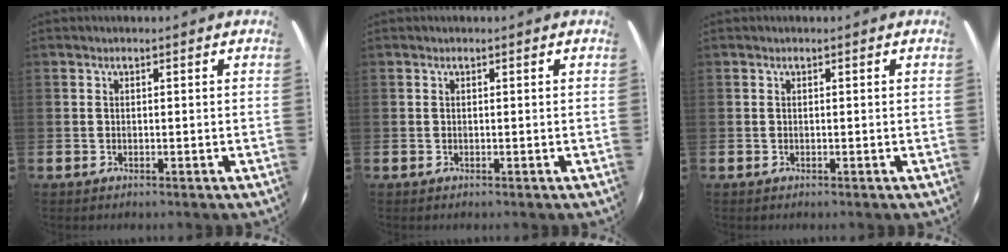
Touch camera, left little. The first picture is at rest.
{"total": 0.0}
{"total": 0.0}